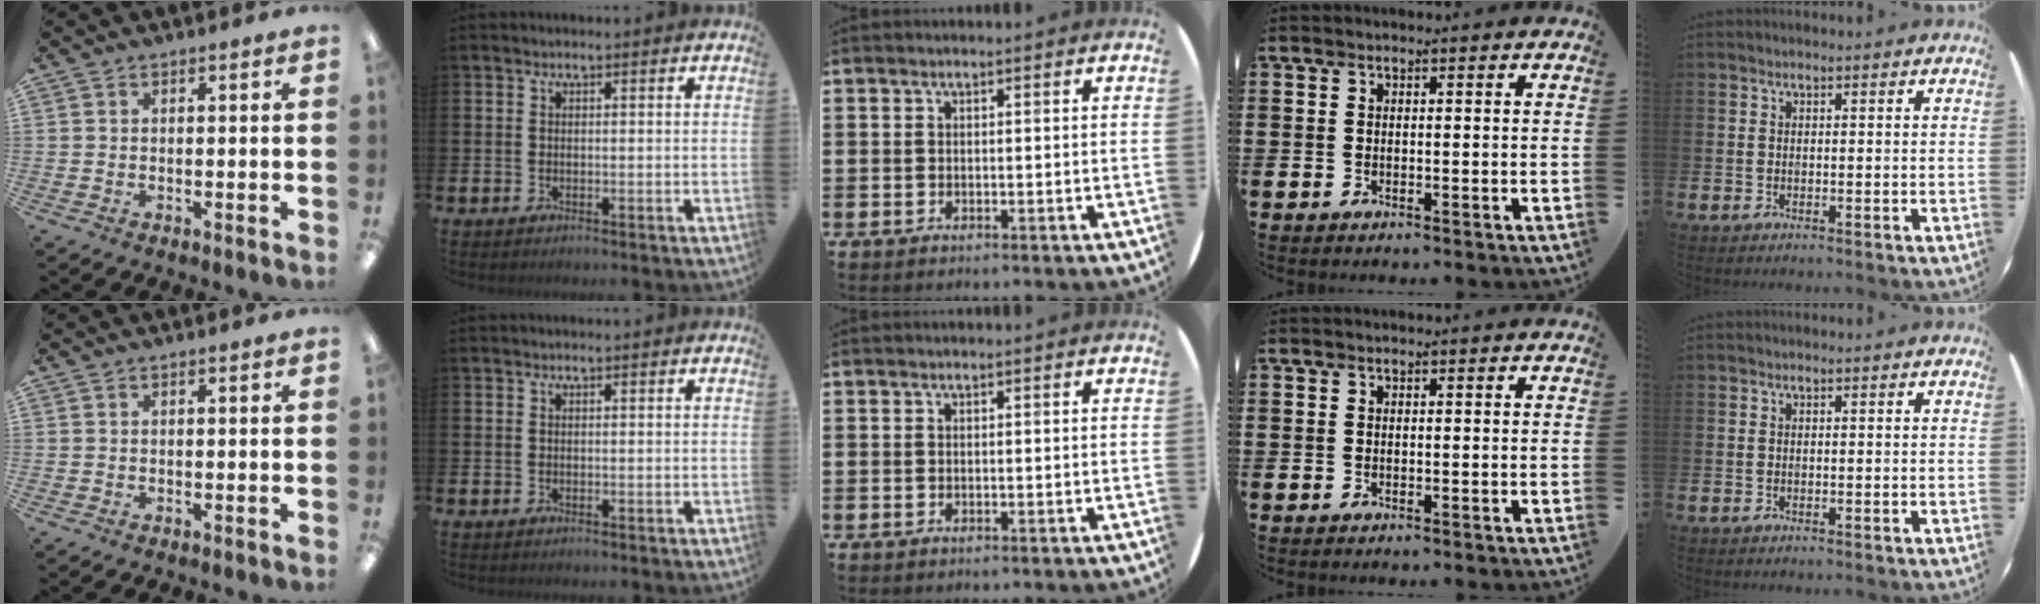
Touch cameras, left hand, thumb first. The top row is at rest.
{}